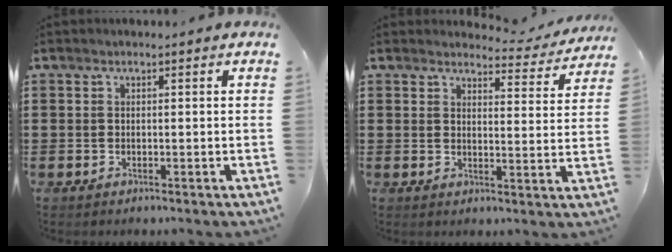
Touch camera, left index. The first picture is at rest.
{"total": 3.9, "force": [3.8, 0.7, 0.9], "torque": [-0.026, -0.020, 0.065]}